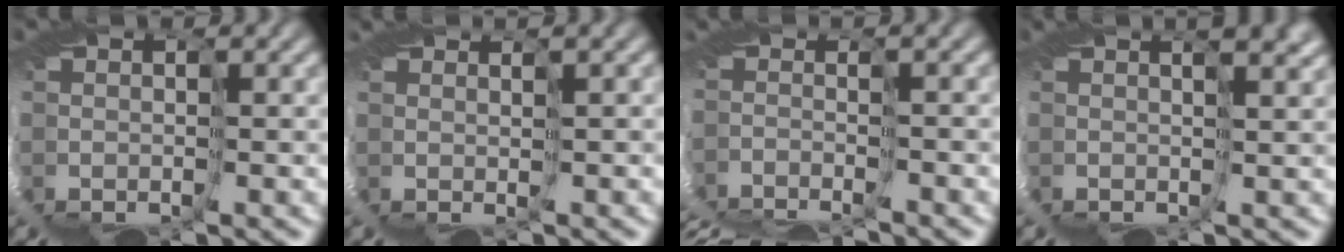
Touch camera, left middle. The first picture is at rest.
{"total": 2.3, "force": [1.2, -1.7, -1.1], "torque": [0.025, -0.004, 0.025]}
{"total": 7.6, "force": [-7.3, -1.7, -1.4], "torque": [0.005, -0.023, -0.074]}
{"total": 2.0, "force": [1.1, -1.6, 0.3], "torque": [-0.011, -0.003, 0.027]}